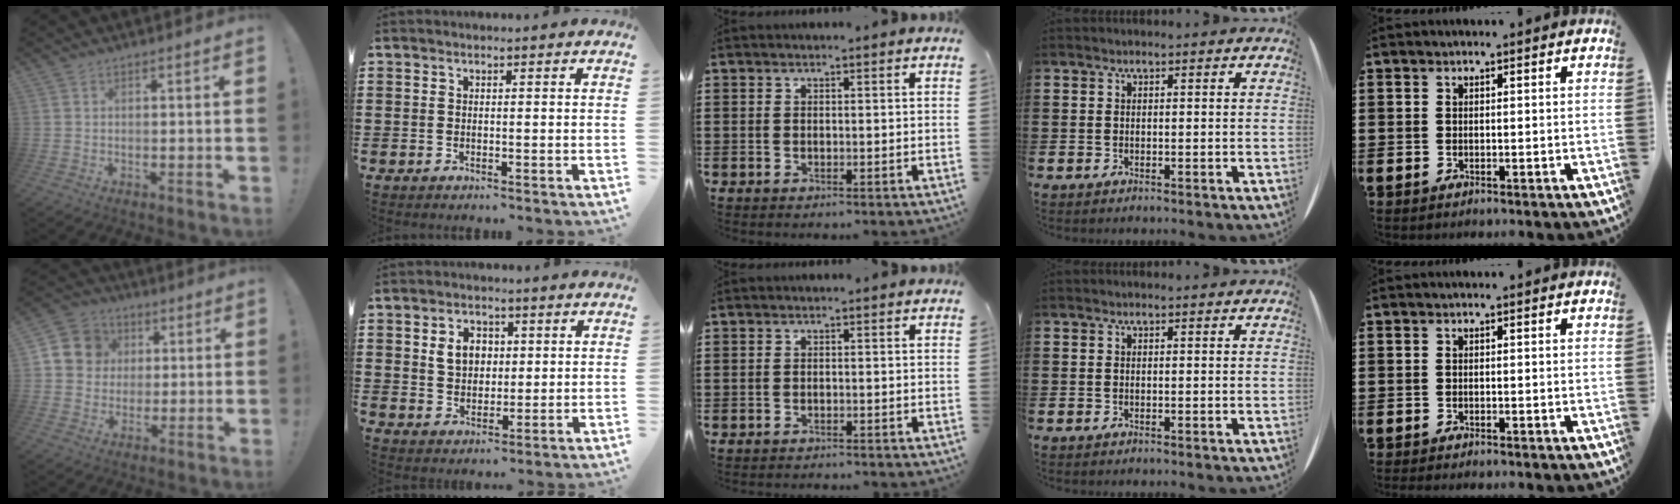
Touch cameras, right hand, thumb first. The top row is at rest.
{"thumb": {"total": 9.6, "force": [1.8, 9.1, 2.3], "torque": [-0.034, 0.002, 0.042]}, "index": {"total": 4.9, "force": [1.1, 3.9, 2.8], "torque": [-0.060, 0.011, 0.015]}, "middle": {"total": 0.7, "force": [-0.7, 0.0, 0.0], "torque": [-0.002, 0.000, -0.015]}}